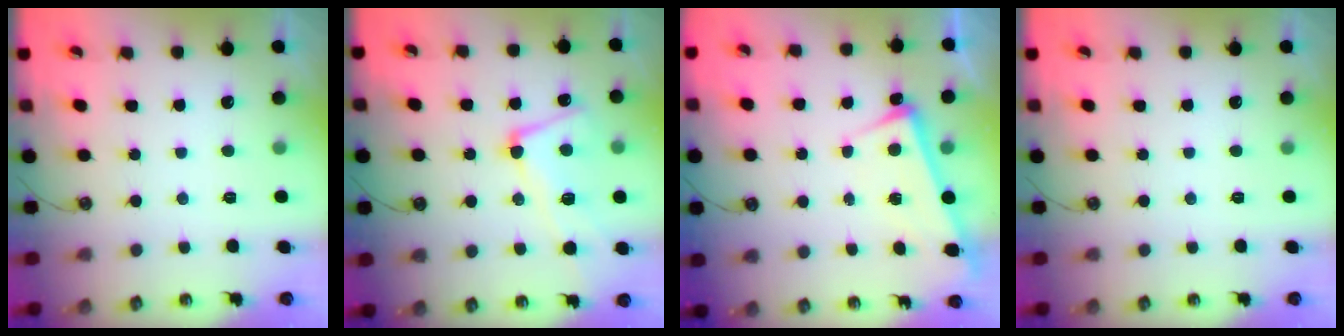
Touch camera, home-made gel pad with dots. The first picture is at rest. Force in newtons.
{"total": 6.9, "press": 6.7, "slide": 1.5}
{"total": 3.8, "press": 3.8, "slide": 0.6}
{"total": 0.0}